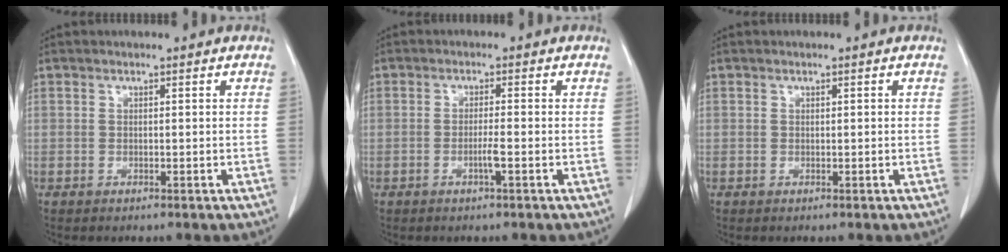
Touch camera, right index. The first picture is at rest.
{"total": 2.2, "force": [-0.8, -0.3, 2.0], "torque": [-0.039, -0.002, -0.016]}
{"total": 0.0}